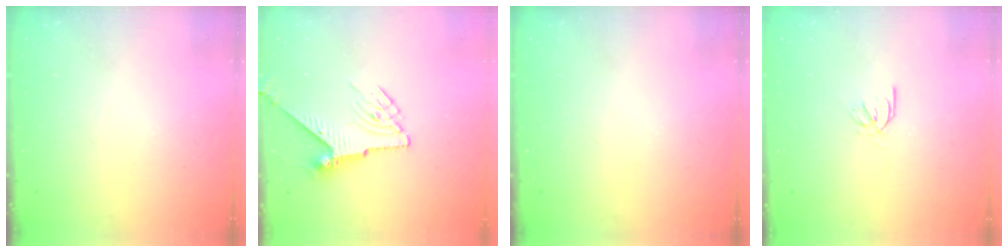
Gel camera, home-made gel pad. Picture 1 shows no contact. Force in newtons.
{"total": 6.8, "press": 6.7, "slide": 0.9}
{"total": 0.0}
{"total": 2.1, "press": 2.0, "slide": 0.5}